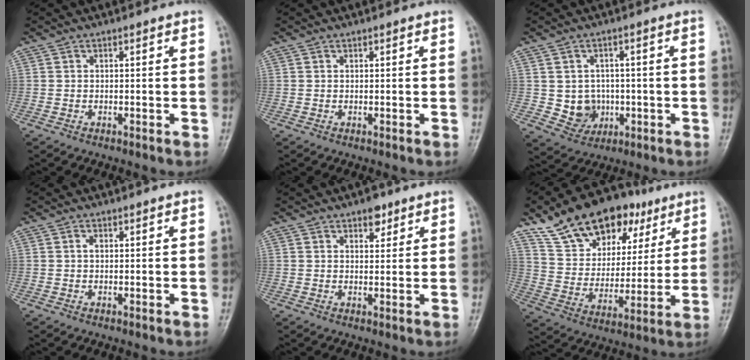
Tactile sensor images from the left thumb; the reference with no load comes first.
{"total": 0.0}
{"total": 6.2, "force": [-0.5, 5.7, 2.4], "torque": [-0.005, 0.006, 0.003]}
{"total": 0.8, "force": [0.2, 0.5, 0.6], "torque": [-0.010, 0.001, 0.004]}
{"total": 3.3, "force": [2.1, 1.8, 1.8], "torque": [-0.008, -0.010, 0.029]}
{"total": 21.4, "force": [12.8, 12.4, 11.8], "torque": [-0.153, -0.019, 0.221]}